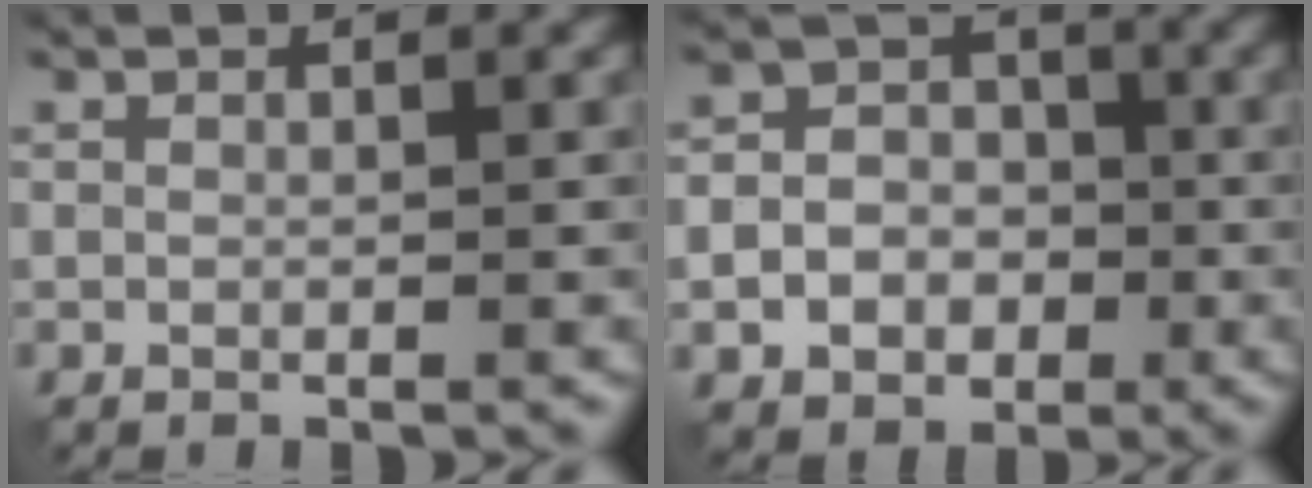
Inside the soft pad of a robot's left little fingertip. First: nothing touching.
{"total": 6.5, "force": [-2.1, 5.6, 2.5], "torque": [-0.028, -0.001, -0.049]}